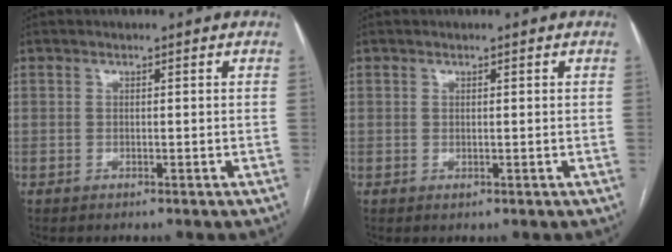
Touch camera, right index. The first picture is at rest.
{"total": 0.0}